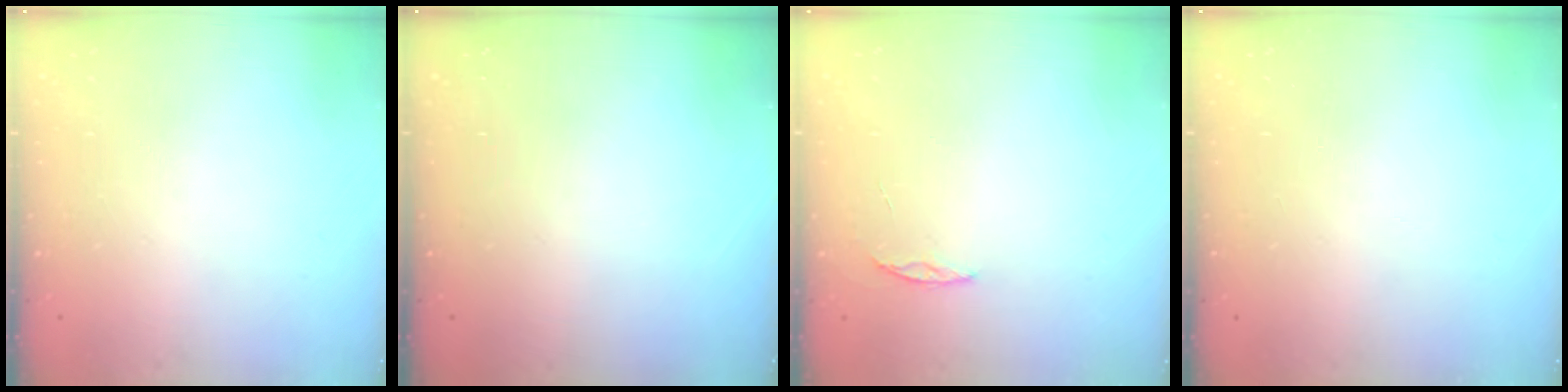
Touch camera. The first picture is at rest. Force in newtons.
{"total": 0.0}
{"total": 2.4, "press": 2.4, "slide": 0.2}
{"total": 0.0}